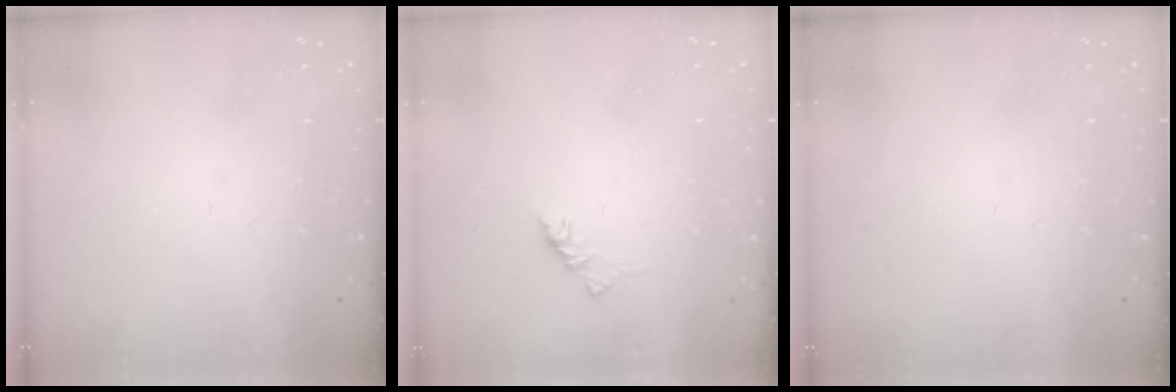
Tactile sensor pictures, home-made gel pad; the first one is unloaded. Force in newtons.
{"total": 3.0, "press": 2.9, "slide": 0.9}
{"total": 0.0}